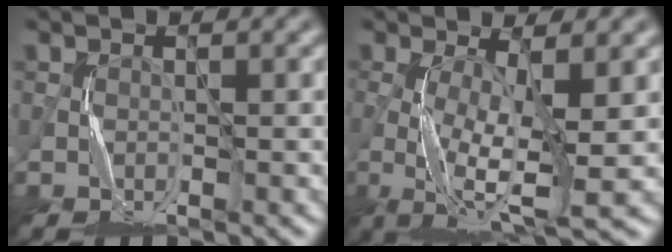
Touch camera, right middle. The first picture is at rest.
{"total": 6.6, "force": [-0.7, 1.6, 6.4], "torque": [-0.125, -0.005, -0.011]}